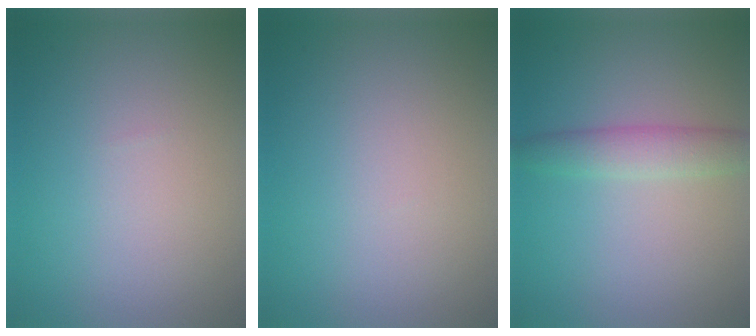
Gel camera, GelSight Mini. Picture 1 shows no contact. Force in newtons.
{"total": 0.0}
{"total": 2.8, "press": 2.8, "slide": 0.1}